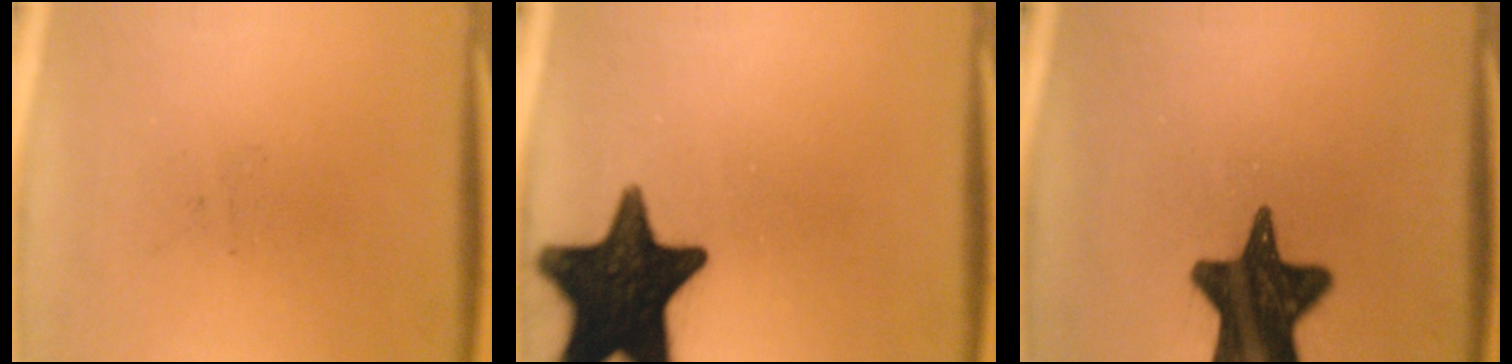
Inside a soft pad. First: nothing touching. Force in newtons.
{"total": 17.8}
{"total": 16.6}